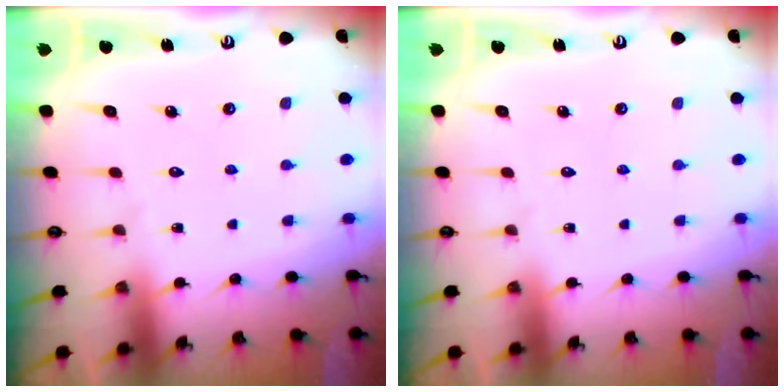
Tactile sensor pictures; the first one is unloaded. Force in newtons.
{"total": 0.0}